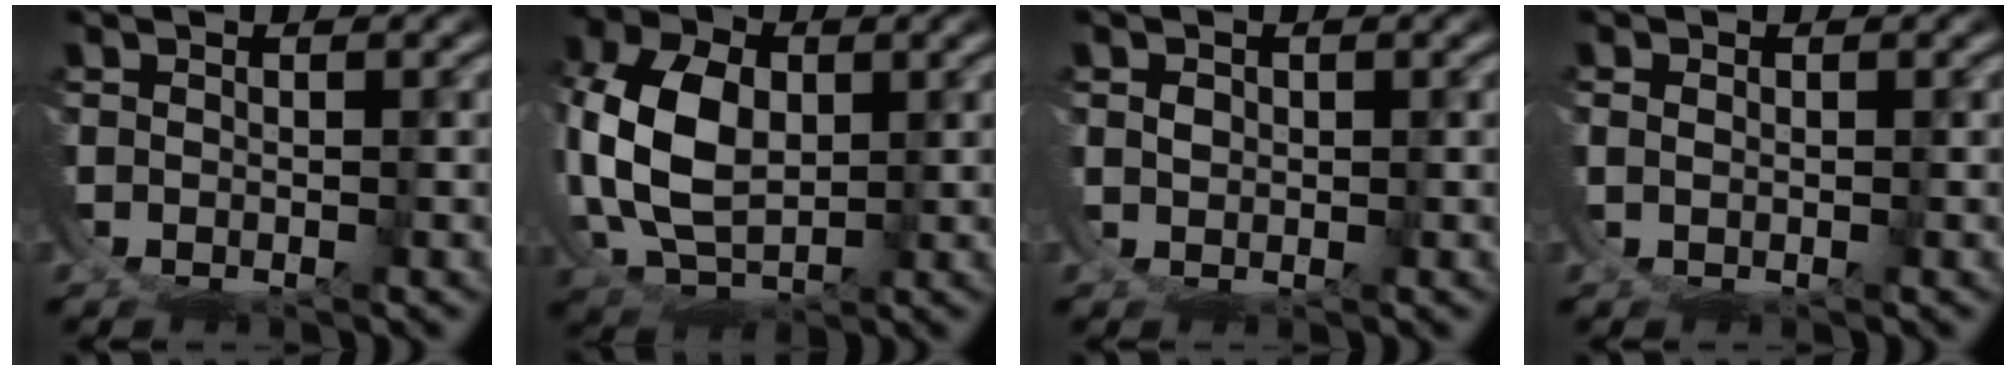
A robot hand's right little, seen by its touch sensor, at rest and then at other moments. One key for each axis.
{"total": 9.0, "fx": 0.1, "fy": 6.2, "fz": 6.5, "tx": -0.153, "ty": -0.030, "tz": 0.019}
{"total": 1.1, "fx": 0.7, "fy": 0.5, "fz": 0.6, "tx": -0.025, "ty": -0.004, "tz": 0.020}
{"total": 0.6, "fx": 0.4, "fy": 0.2, "fz": 0.4, "tx": -0.012, "ty": -0.001, "tz": 0.010}